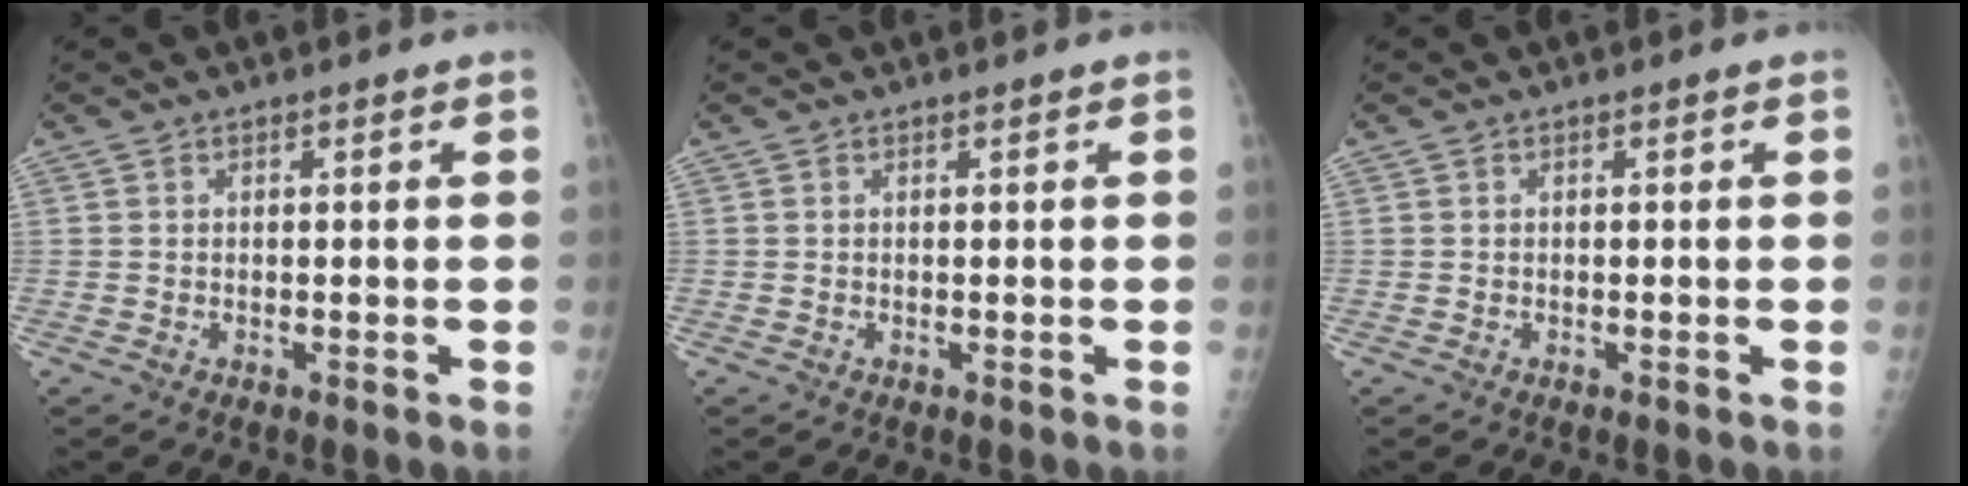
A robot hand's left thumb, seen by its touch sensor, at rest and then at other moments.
{"total": 0.0}
{"total": 0.0}